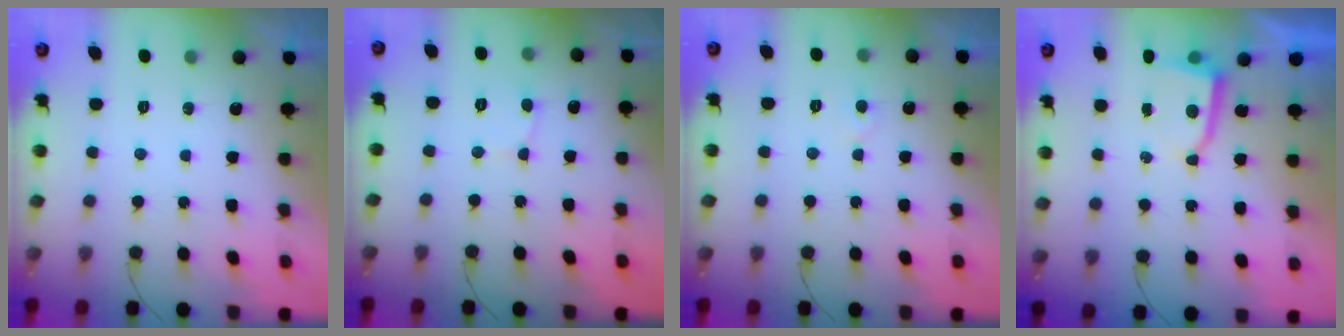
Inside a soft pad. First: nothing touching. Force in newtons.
{"total": 2.8, "press": 2.8, "slide": 0.3}
{"total": 3.1, "press": 3.1, "slide": 0.3}
{"total": 3.5, "press": 3.5, "slide": 0.4}